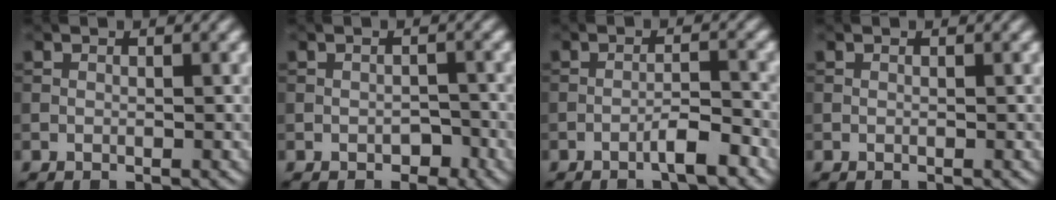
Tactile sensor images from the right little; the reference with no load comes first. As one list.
[{"total": 1.4, "force": [-0.8, 0.9, 0.7], "torque": [-0.008, -0.001, -0.013]}, {"total": 2.8, "force": [-1.8, 0.4, 2.1], "torque": [-0.033, 0.010, -0.034]}, {"total": 0.0}]